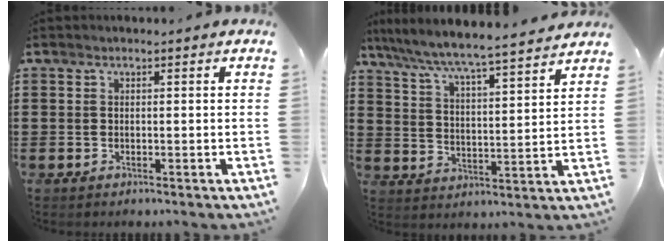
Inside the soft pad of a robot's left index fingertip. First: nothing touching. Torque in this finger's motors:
{"motor_torque": [2.14, 0.00, 0.44, 0.21]}